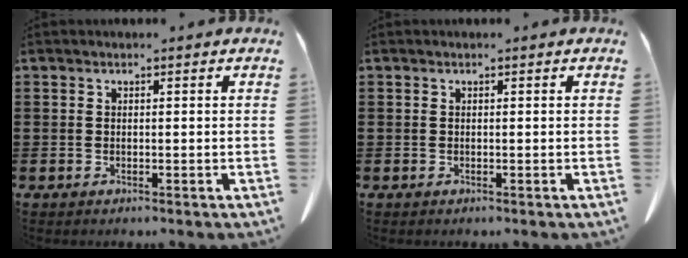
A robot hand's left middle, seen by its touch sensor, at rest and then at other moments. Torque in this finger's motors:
{"motor_torque": [-0.19, 0.24, 0.00, -0.01]}